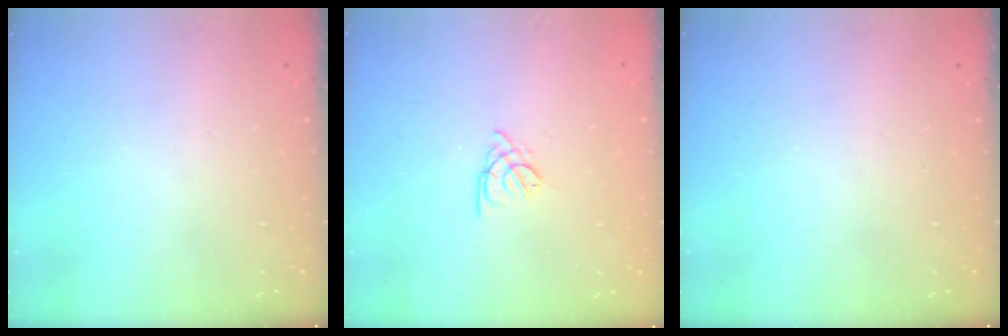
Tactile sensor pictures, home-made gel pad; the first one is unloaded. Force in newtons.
{"total": 2.7, "press": 2.6, "slide": 0.5}
{"total": 0.0}